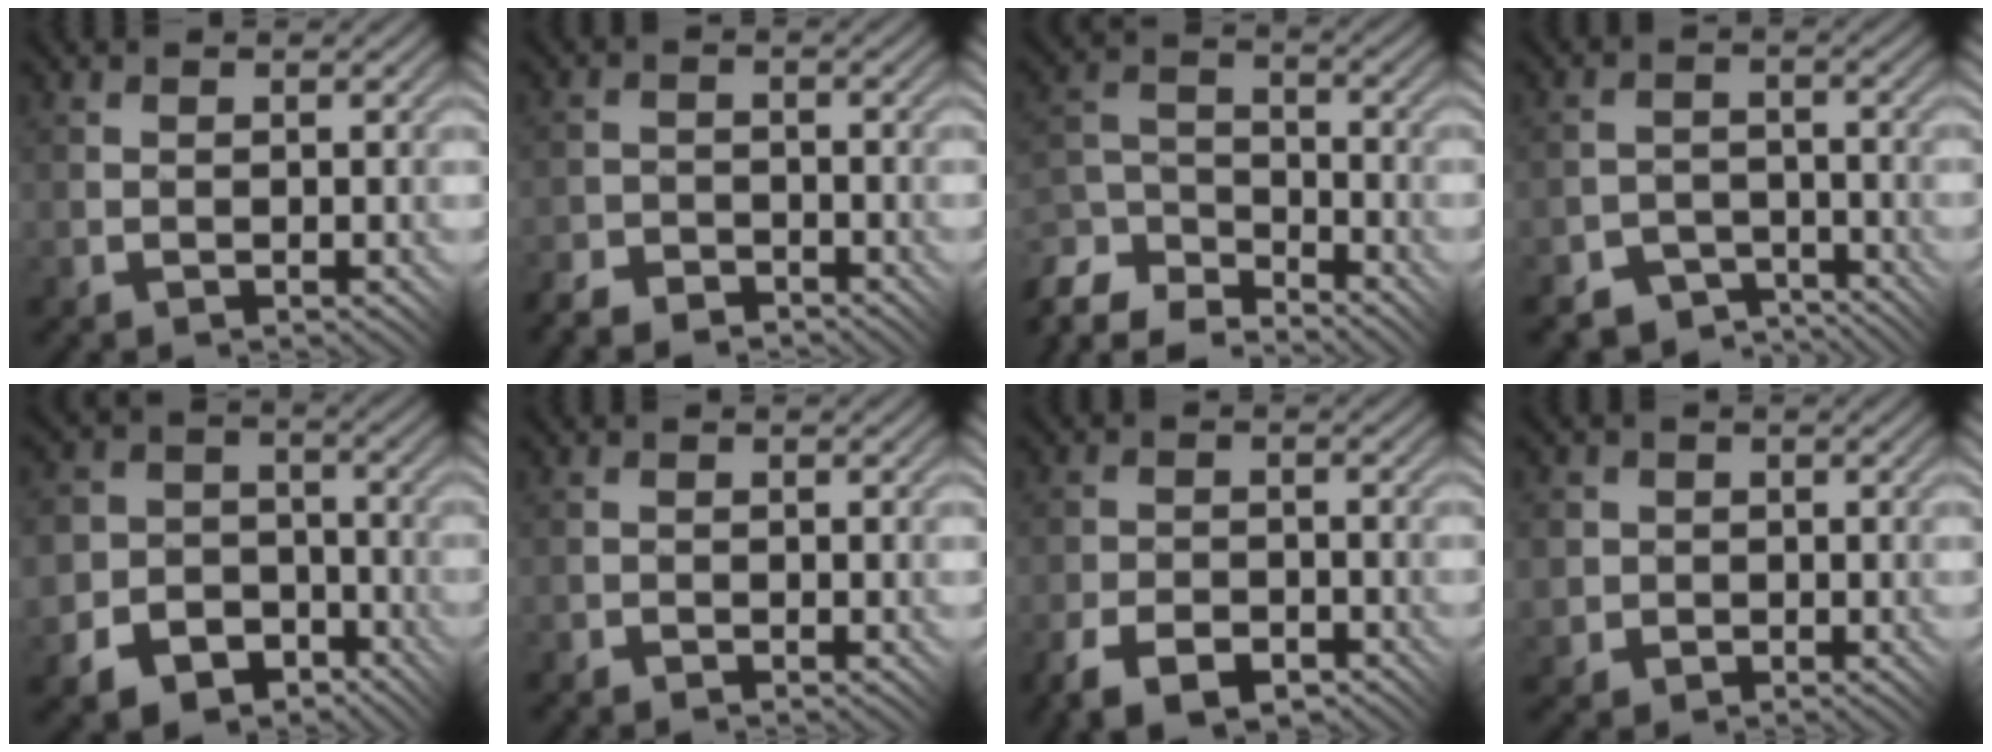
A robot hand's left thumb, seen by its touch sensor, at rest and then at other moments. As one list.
[{"total": 4.2, "force": [-3.8, 1.3, 0.9], "torque": [-0.018, 0.000, -0.077]}, {"total": 10.6, "force": [-8.2, 5.0, 4.3], "torque": [-0.125, -0.018, -0.141]}, {"total": 4.7, "force": [-4.0, 2.3, 1.0], "torque": [-0.009, -0.005, -0.068]}, {"total": 10.8, "force": [-6.2, 8.3, 3.0], "torque": [-0.084, -0.033, -0.117]}, {"total": 0.8, "force": [-0.8, 0.1, 0.0], "torque": [0.002, 0.003, -0.017]}, {"total": 6.0, "force": [-4.0, 2.9, 3.4], "torque": [-0.069, -0.003, -0.072]}, {"total": 4.3, "force": [-0.2, 4.2, 0.5], "torque": [-0.028, 0.011, -0.030]}]